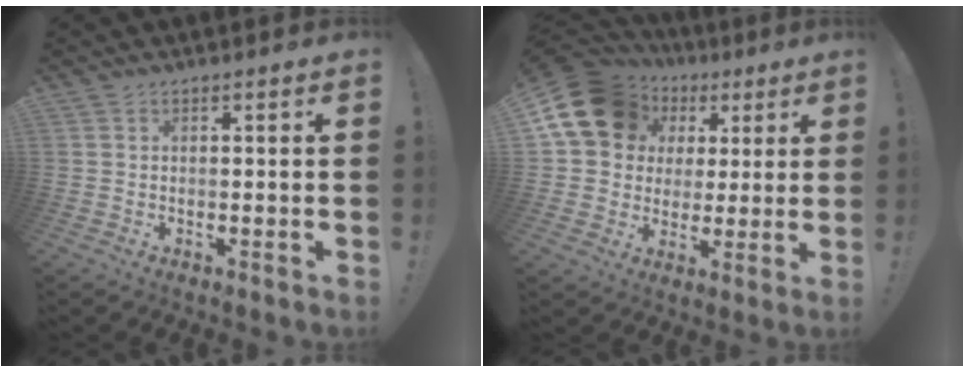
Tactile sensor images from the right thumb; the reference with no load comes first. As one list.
[{"total": 17.3, "force": [6.8, 13.9, 7.8], "torque": [-0.129, -0.032, 0.142]}]